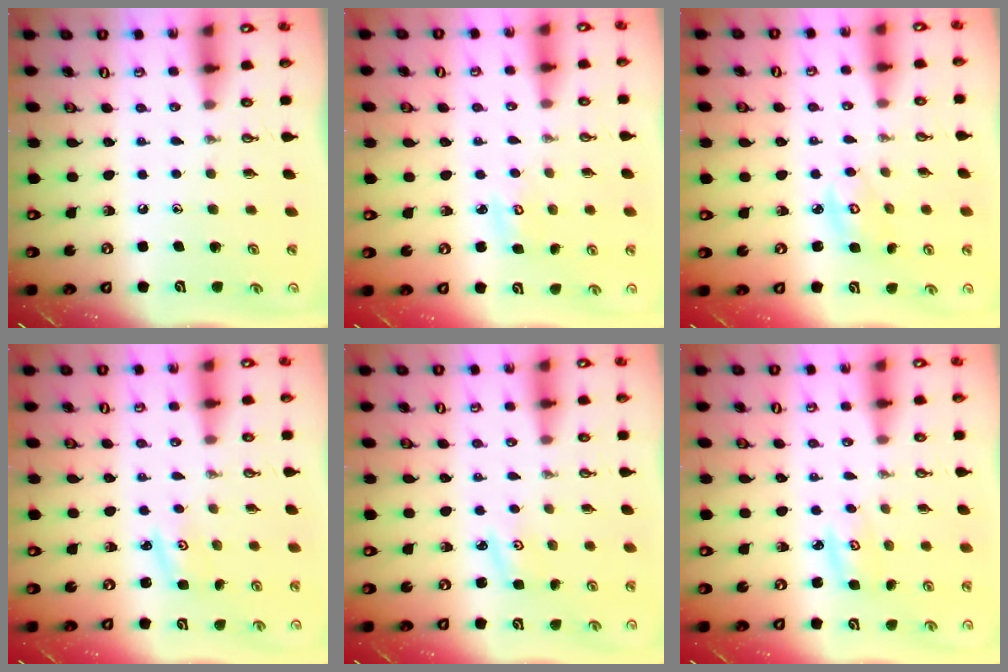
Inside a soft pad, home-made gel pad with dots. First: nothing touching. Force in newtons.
{"total": 3.2, "press": 3.1, "slide": 0.2}
{"total": 4.1, "press": 4.1, "slide": 0.3}
{"total": 2.3, "press": 2.3, "slide": 0.3}
{"total": 3.0, "press": 3.0, "slide": 0.4}
{"total": 2.8, "press": 2.8, "slide": 0.2}